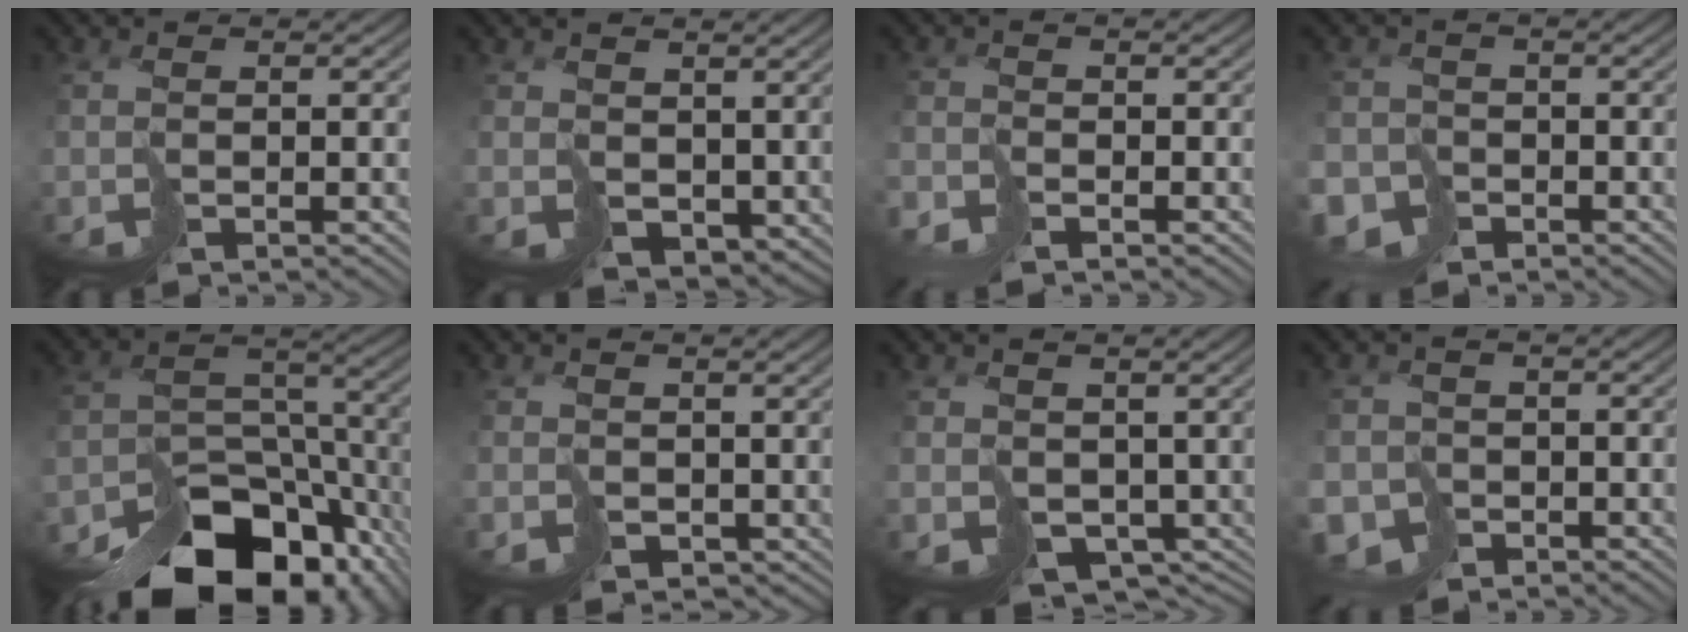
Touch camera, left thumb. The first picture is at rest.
{"total": 3.6, "force": [1.6, 2.7, 1.9], "torque": [-0.054, -0.017, 0.034]}
{"total": 2.5, "force": [-2.3, 0.2, -0.8], "torque": [0.033, -0.001, -0.052]}
{"total": 4.4, "force": [-3.5, 2.6, 0.3], "torque": [0.013, -0.005, -0.073]}
{"total": 15.8, "force": [-12.2, 7.5, 6.6], "torque": [-0.109, -0.042, -0.161]}
{"total": 1.6, "force": [0.6, 1.5, 0.3], "torque": [-0.009, -0.009, 0.015]}
{"total": 6.2, "force": [0.4, 5.0, 3.7], "torque": [-0.081, -0.039, 0.024]}
{"total": 3.7, "force": [-2.6, 2.7, 0.4], "torque": [0.007, -0.009, -0.049]}